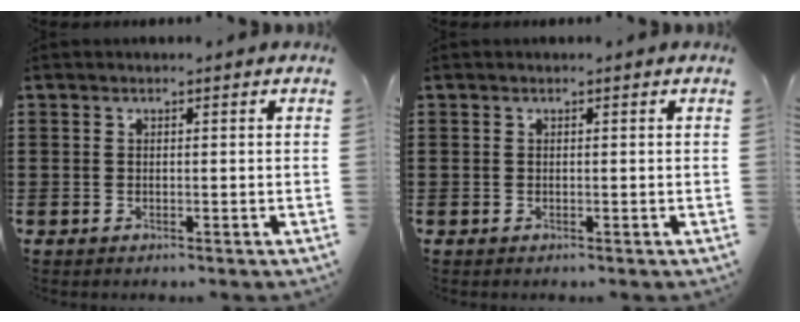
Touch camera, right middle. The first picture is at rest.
{"total": 0.0}